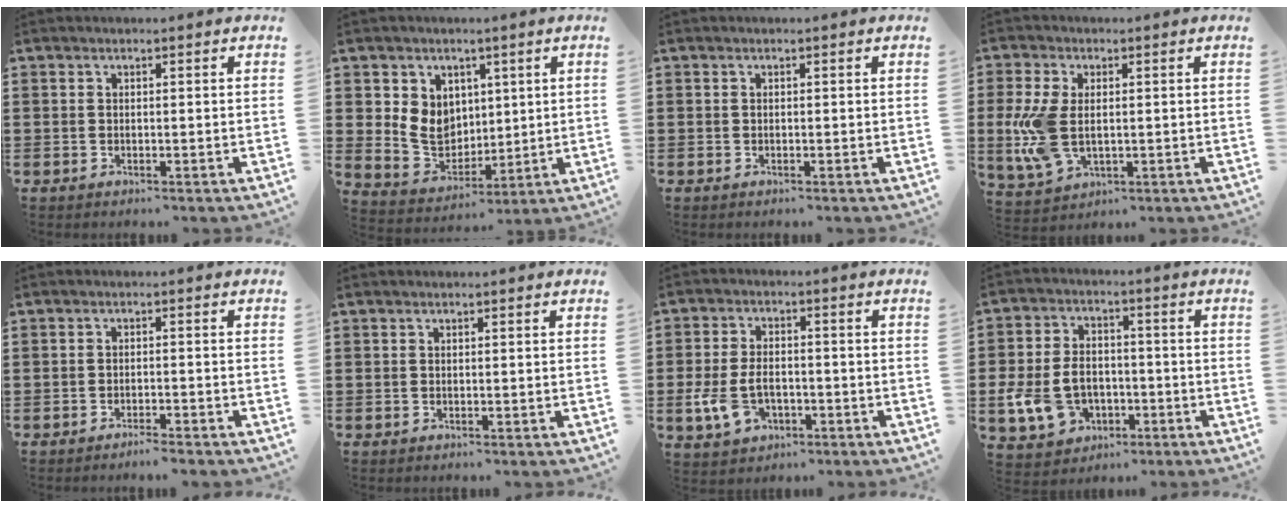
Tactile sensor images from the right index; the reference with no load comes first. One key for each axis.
{"total": 7.5, "fx": 1.7, "fy": 6.7, "fz": 2.7, "tx": -0.063, "ty": 0.007, "tz": 0.035}
{"total": 0.0}
{"total": 8.2, "fx": -0.3, "fy": 4.8, "fz": 6.6, "tx": -0.163, "ty": -0.002, "tz": -0.008}
{"total": 1.8, "fx": -1.7, "fy": -0.1, "fz": 0.6, "tx": -0.012, "ty": 0.001, "tz": -0.032}
{"total": 0.0}
{"total": 6.3, "fx": -2.0, "fy": 4.1, "fz": 4.3, "tx": -0.103, "ty": 0.003, "tz": -0.042}
{"total": 8.5, "fx": -2.2, "fy": 6.6, "fz": 4.9, "tx": -0.132, "ty": 0.013, "tz": -0.044}